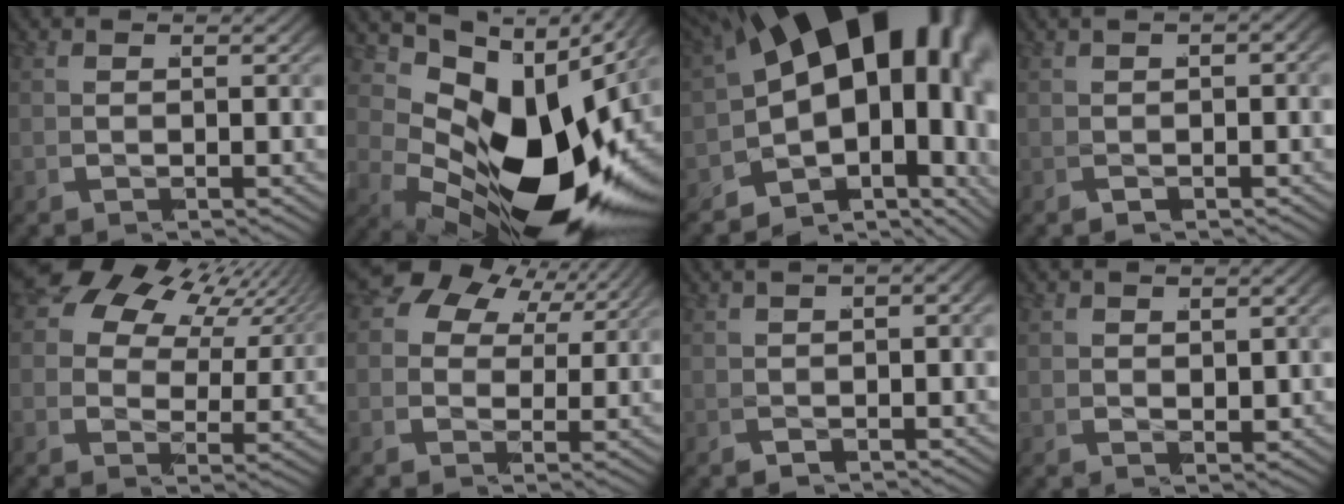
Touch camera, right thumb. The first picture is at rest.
{"total": 18.1, "force": [-0.7, 10.4, 14.8], "torque": [-0.238, -0.036, 0.004]}
{"total": 21.7, "force": [1.5, 13.4, 17.0], "torque": [-0.282, -0.013, 0.011]}
{"total": 3.6, "force": [-0.1, 2.1, 3.0], "torque": [-0.051, -0.004, -0.002]}
{"total": 11.0, "force": [4.4, 7.7, 6.4], "torque": [-0.115, 0.021, 0.049]}
{"total": 6.7, "force": [2.7, 5.0, 3.6], "torque": [-0.073, 0.008, 0.032]}
{"total": 4.1, "force": [0.0, 2.3, 3.3], "torque": [-0.057, -0.002, -0.001]}
{"total": 1.2, "force": [1.2, 0.3, 0.1], "torque": [0.005, 0.006, 0.023]}